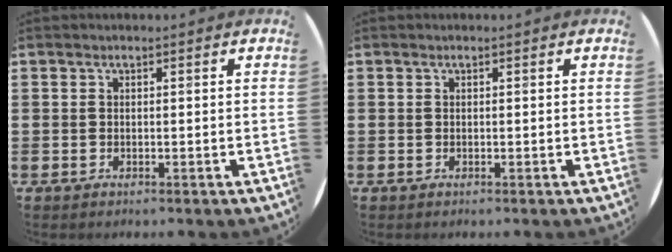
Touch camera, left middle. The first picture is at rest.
{"total": 0.0}